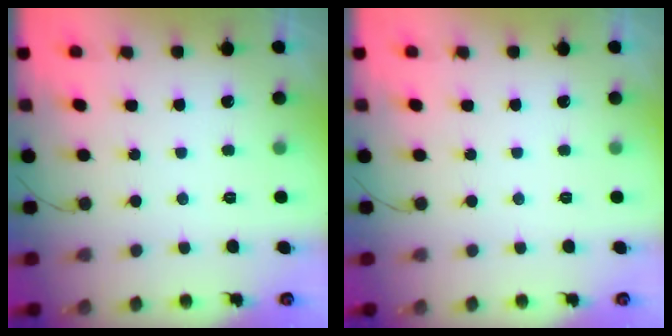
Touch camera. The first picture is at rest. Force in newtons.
{"total": 0.0}